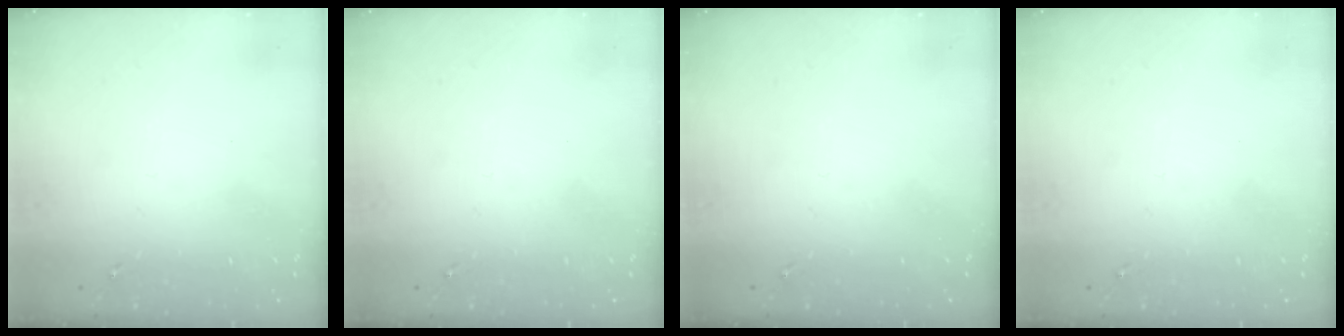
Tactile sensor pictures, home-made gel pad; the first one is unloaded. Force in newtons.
{"total": 0.0}
{"total": 0.0}
{"total": 0.0}